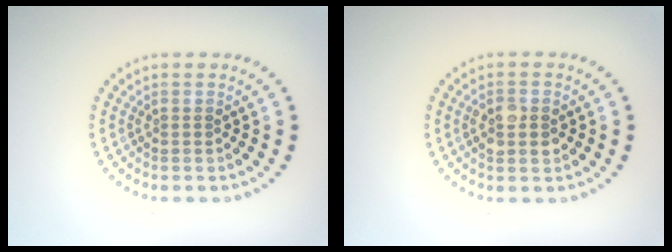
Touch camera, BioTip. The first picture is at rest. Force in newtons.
{"total": 2.9, "press": 2.9, "slide": 0.1}